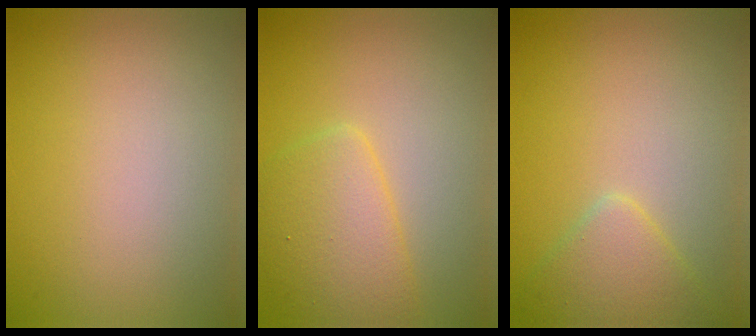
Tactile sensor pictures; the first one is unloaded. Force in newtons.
{"total": 4.2, "press": 4.2, "slide": 0.2}
{"total": 2.9, "press": 2.9, "slide": 0.0}